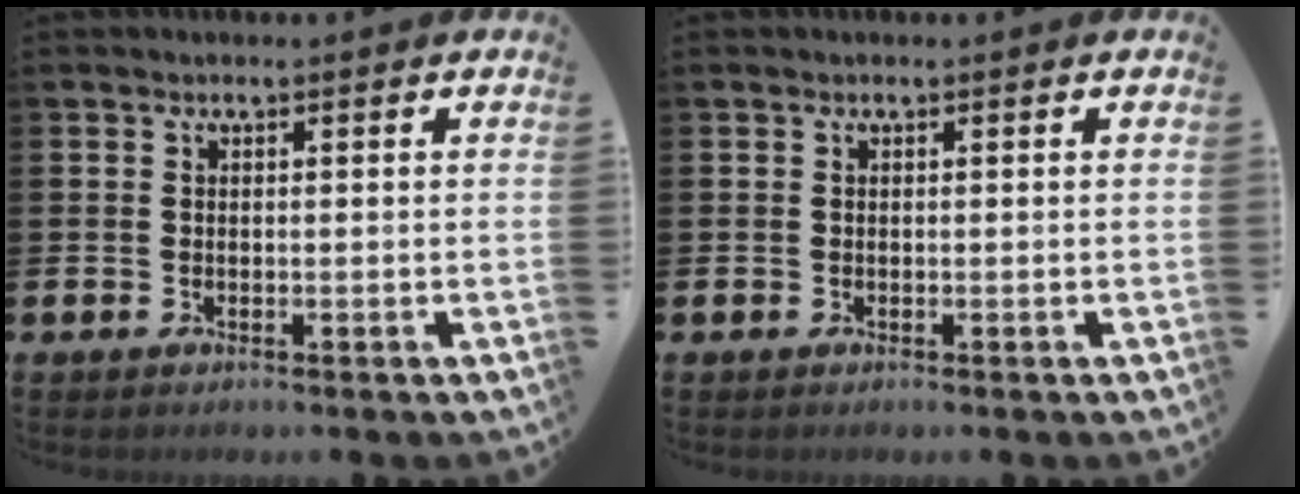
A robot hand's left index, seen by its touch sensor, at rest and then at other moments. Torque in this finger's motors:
{"motor_torque": [0.00, 0.00, 0.00, 0.00]}